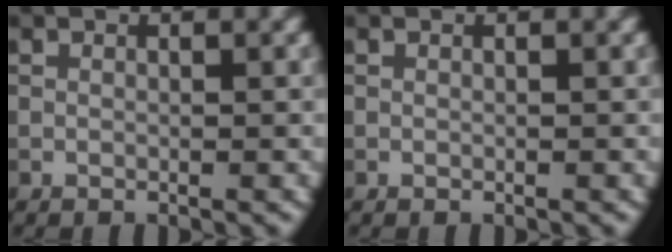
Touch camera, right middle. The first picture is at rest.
{"total": 0.0}